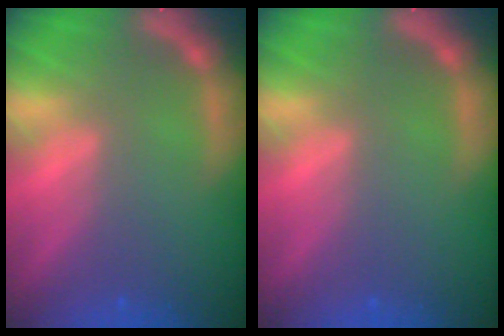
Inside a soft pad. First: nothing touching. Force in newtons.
{"total": 0.0}